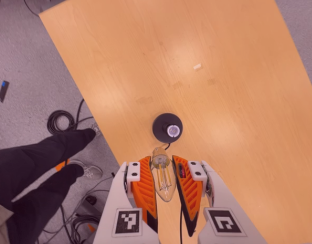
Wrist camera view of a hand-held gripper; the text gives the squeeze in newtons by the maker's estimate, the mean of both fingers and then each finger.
{"total": 22.3, "left": 24.0, "right": 20.6}